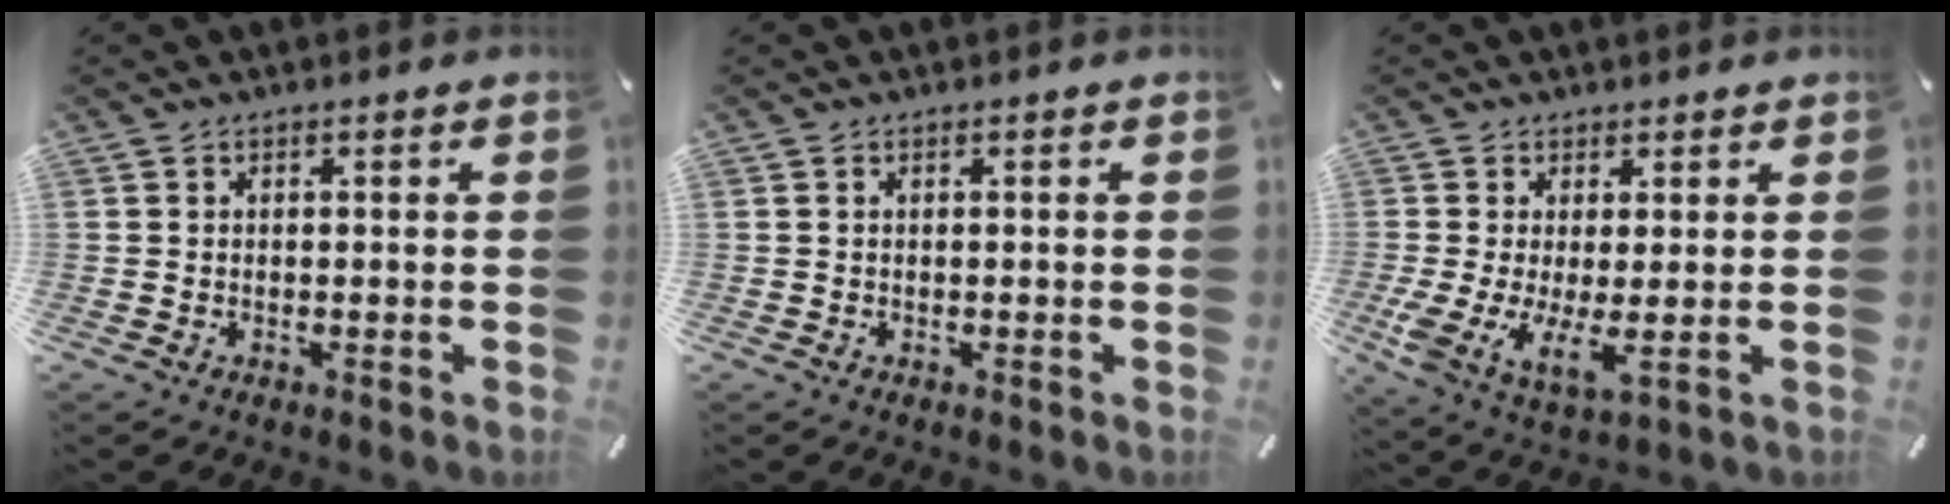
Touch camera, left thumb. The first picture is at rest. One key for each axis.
{"total": 0.0}
{"total": 6.7, "fx": -0.1, "fy": 2.5, "fz": 6.2, "tx": -0.141, "ty": -0.036, "tz": 0.001}